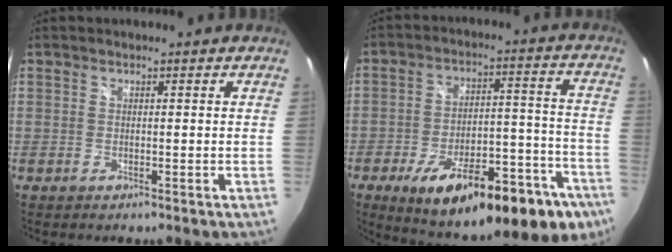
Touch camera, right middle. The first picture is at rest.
{"total": 26.8, "force": [-15.9, 9.9, 19.1], "torque": [-0.276, -0.005, -0.206]}